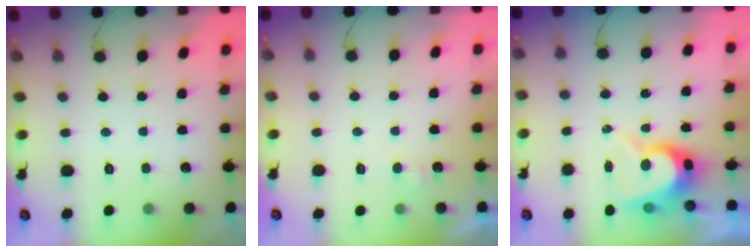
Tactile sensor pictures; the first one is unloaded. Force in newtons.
{"total": 3.4, "press": 3.4, "slide": 0.3}
{"total": 8.7, "press": 8.6, "slide": 0.7}